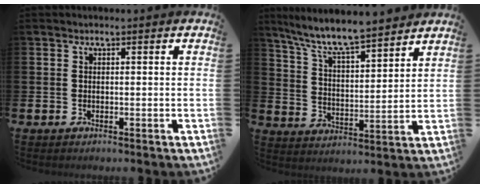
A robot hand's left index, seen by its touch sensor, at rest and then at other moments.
{"total": 8.3, "force": [7.9, 0.7, 2.7], "torque": [-0.089, -0.055, 0.139]}